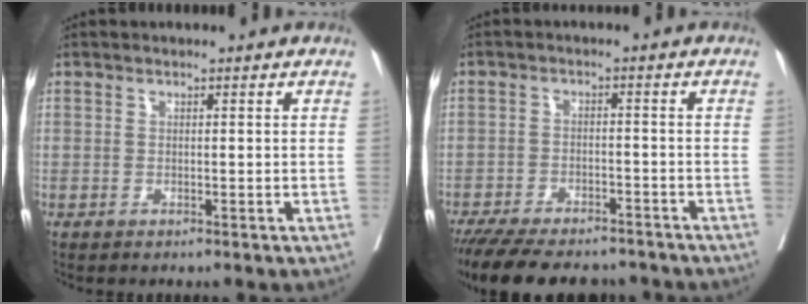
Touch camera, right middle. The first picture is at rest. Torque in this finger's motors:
{"motor_torque": [1.18, -0.96, 0.27, 0.12]}